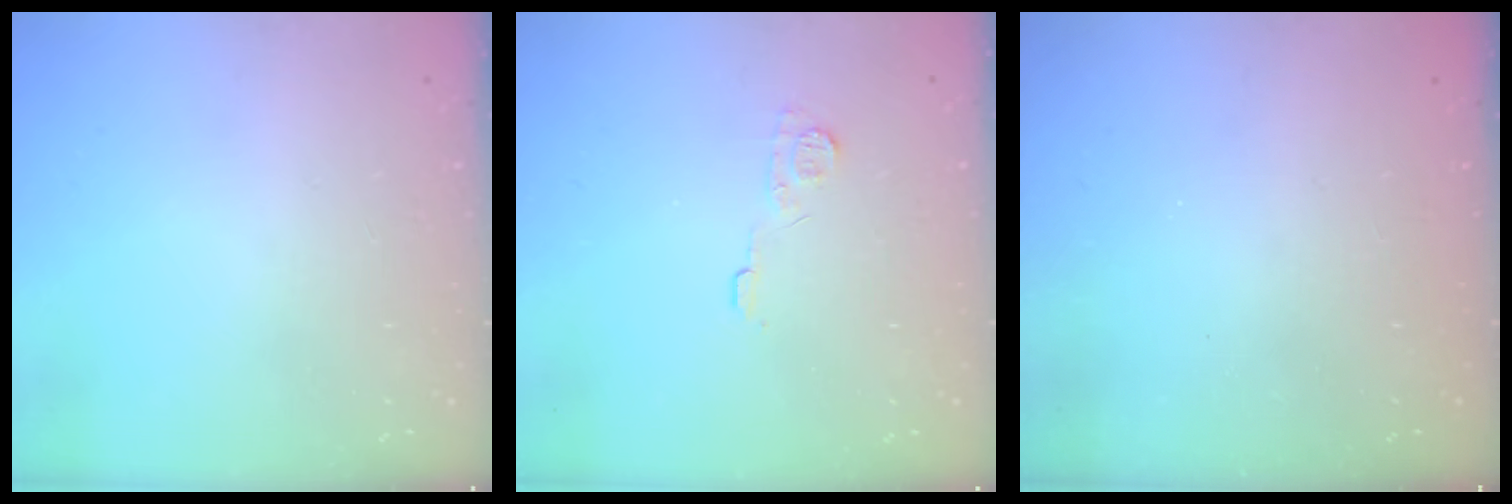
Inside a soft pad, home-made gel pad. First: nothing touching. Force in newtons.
{"total": 5.8, "press": 5.8, "slide": 0.6}
{"total": 2.4, "press": 2.2, "slide": 0.8}